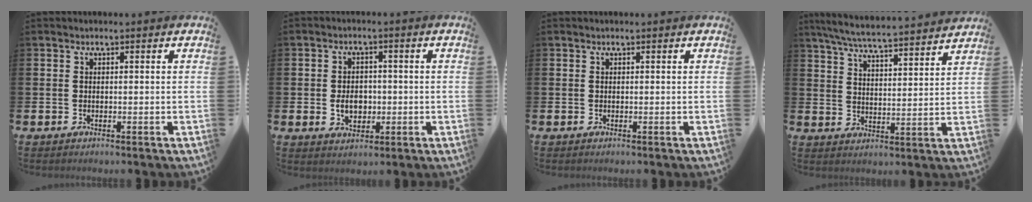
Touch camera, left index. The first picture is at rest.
{"total": 3.9, "force": [-0.5, 3.0, 2.5], "torque": [-0.037, 0.002, -0.016]}
{"total": 0.0}
{"total": 6.5, "force": [6.1, 0.0, 2.0], "torque": [-0.063, -0.046, 0.105]}